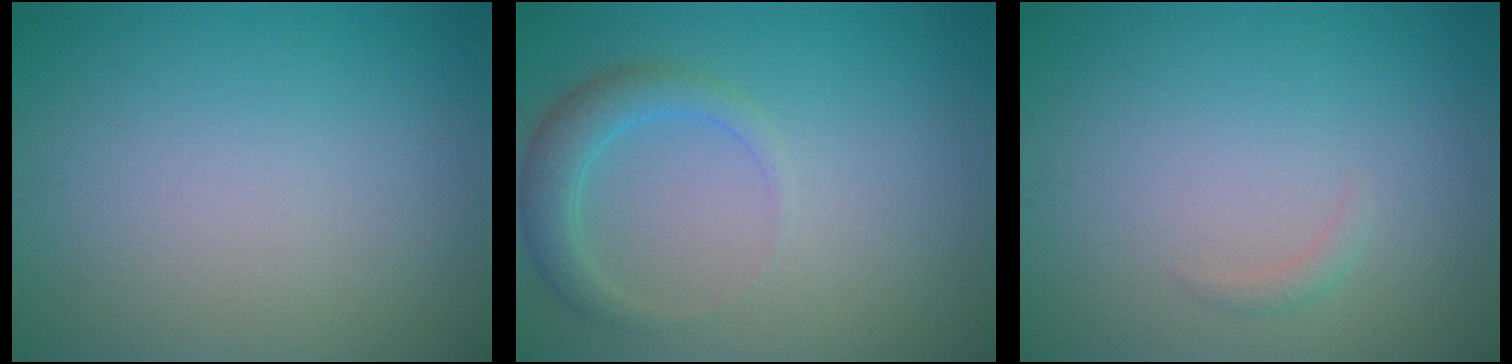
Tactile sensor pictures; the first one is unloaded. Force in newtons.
{"total": 2.6, "press": 2.6, "slide": 0.0}
{"total": 0.7, "press": 0.7, "slide": 0.1}